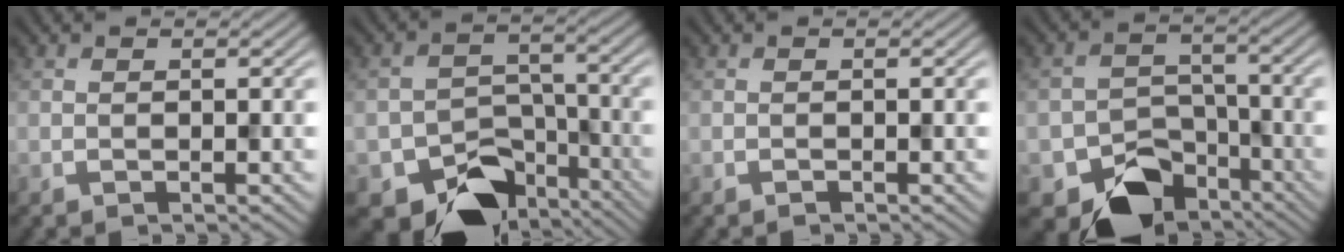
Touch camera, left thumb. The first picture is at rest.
{"total": 10.9, "force": [-7.4, 6.6, 4.7], "torque": [-0.071, -0.025, -0.114]}
{"total": 0.0}
{"total": 10.1, "force": [-6.4, 6.5, 4.2], "torque": [-0.064, -0.022, -0.107]}